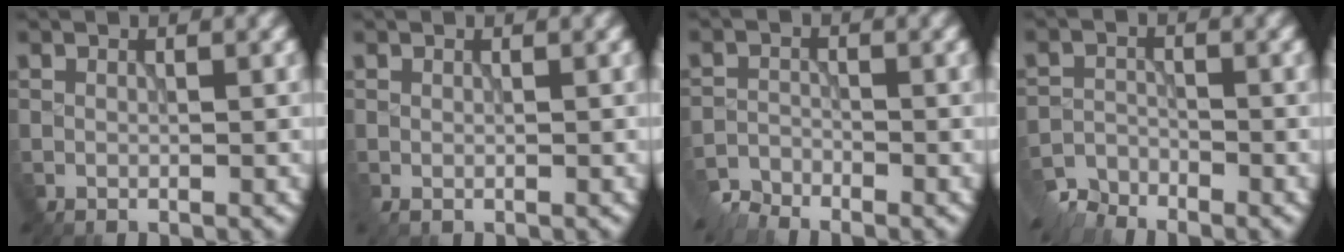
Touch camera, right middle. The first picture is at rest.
{"total": 0.6, "force": [-0.1, 0.3, 0.5], "torque": [-0.016, -0.003, 0.001]}
{"total": 3.5, "force": [-3.4, 0.7, 0.3], "torque": [-0.011, -0.015, -0.071]}
{"total": 4.5, "force": [-4.3, 1.2, 0.5], "torque": [-0.012, -0.016, -0.081]}